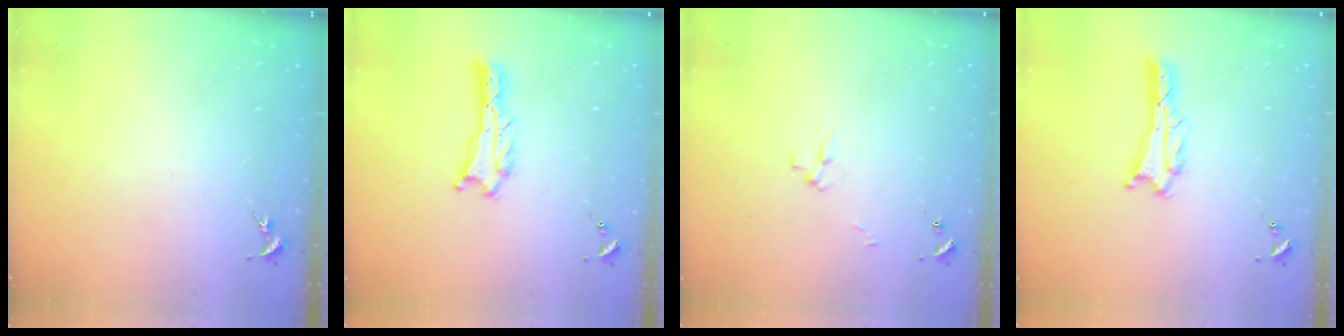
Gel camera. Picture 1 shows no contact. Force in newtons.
{"total": 0.7, "press": 0.7, "slide": 0.1}
{"total": 2.5, "press": 2.5, "slide": 0.3}
{"total": 1.3, "press": 1.2, "slide": 0.1}